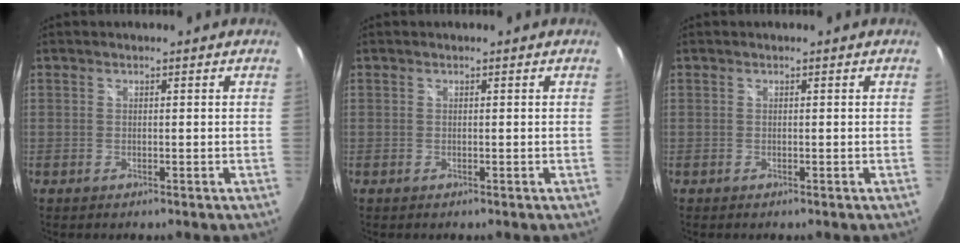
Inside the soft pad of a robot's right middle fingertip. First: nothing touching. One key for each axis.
{"total": 0.0}
{"total": 0.0}